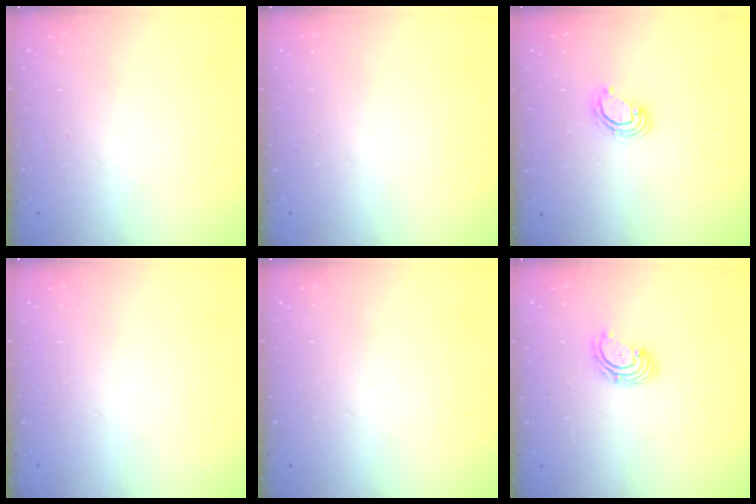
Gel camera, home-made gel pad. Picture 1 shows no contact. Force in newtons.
{"total": 0.0}
{"total": 4.1, "press": 4.1, "slide": 0.3}
{"total": 0.0}
{"total": 0.0}
{"total": 2.9, "press": 2.9, "slide": 0.3}